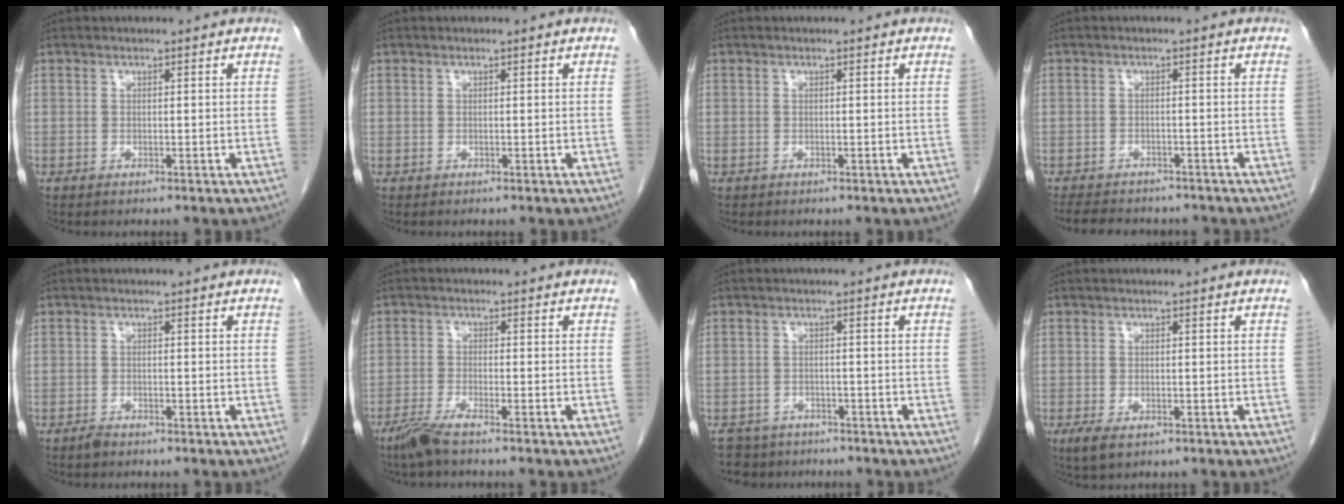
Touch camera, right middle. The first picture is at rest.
{"total": 0.0}
{"total": 0.0}
{"total": 10.2, "force": [-8.9, 3.6, 3.6], "torque": [-0.070, -0.002, -0.116]}
{"total": 1.1, "force": [-1.0, 0.3, 0.4], "torque": [-0.013, -0.001, -0.017]}
{"total": 3.7, "force": [-2.9, 0.0, 2.4], "torque": [-0.056, -0.009, -0.063]}
{"total": 6.4, "force": [-5.4, 3.4, 0.5], "torque": [-0.007, -0.002, -0.079]}
{"total": 2.8, "force": [-1.5, 1.2, 2.1], "torque": [-0.044, -0.005, -0.021]}